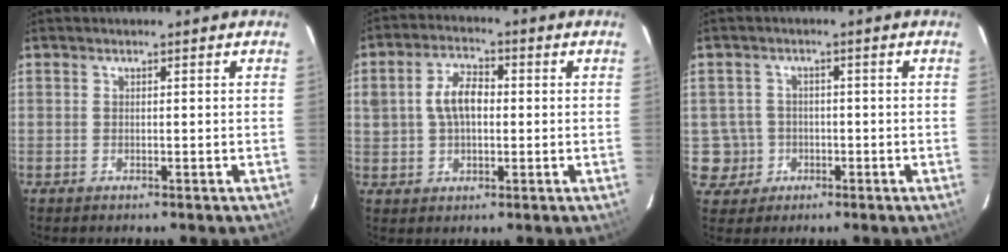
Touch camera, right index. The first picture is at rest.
{"total": 7.3, "force": [0.5, 4.6, 5.7], "torque": [-0.107, 0.019, 0.014]}
{"total": 5.3, "force": [-1.1, 5.2, 0.3], "torque": [-0.012, 0.025, -0.010]}